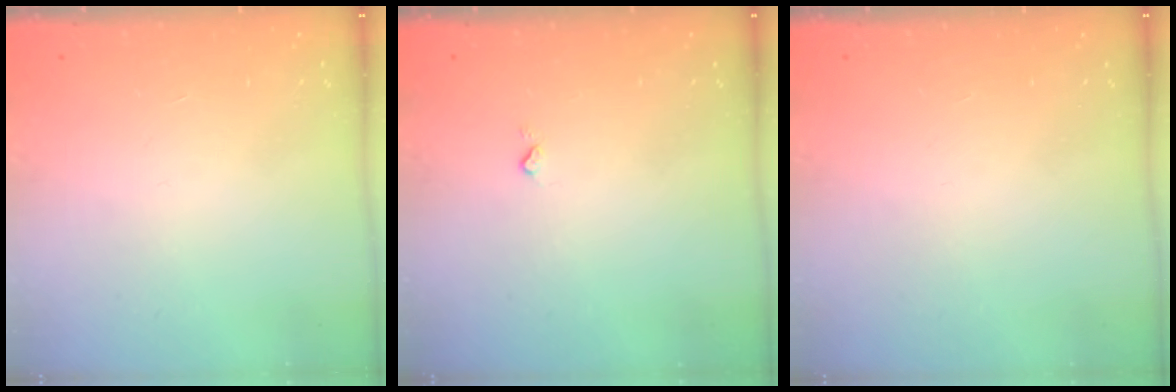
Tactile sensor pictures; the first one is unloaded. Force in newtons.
{"total": 2.7, "press": 2.7, "slide": 0.4}
{"total": 0.0}